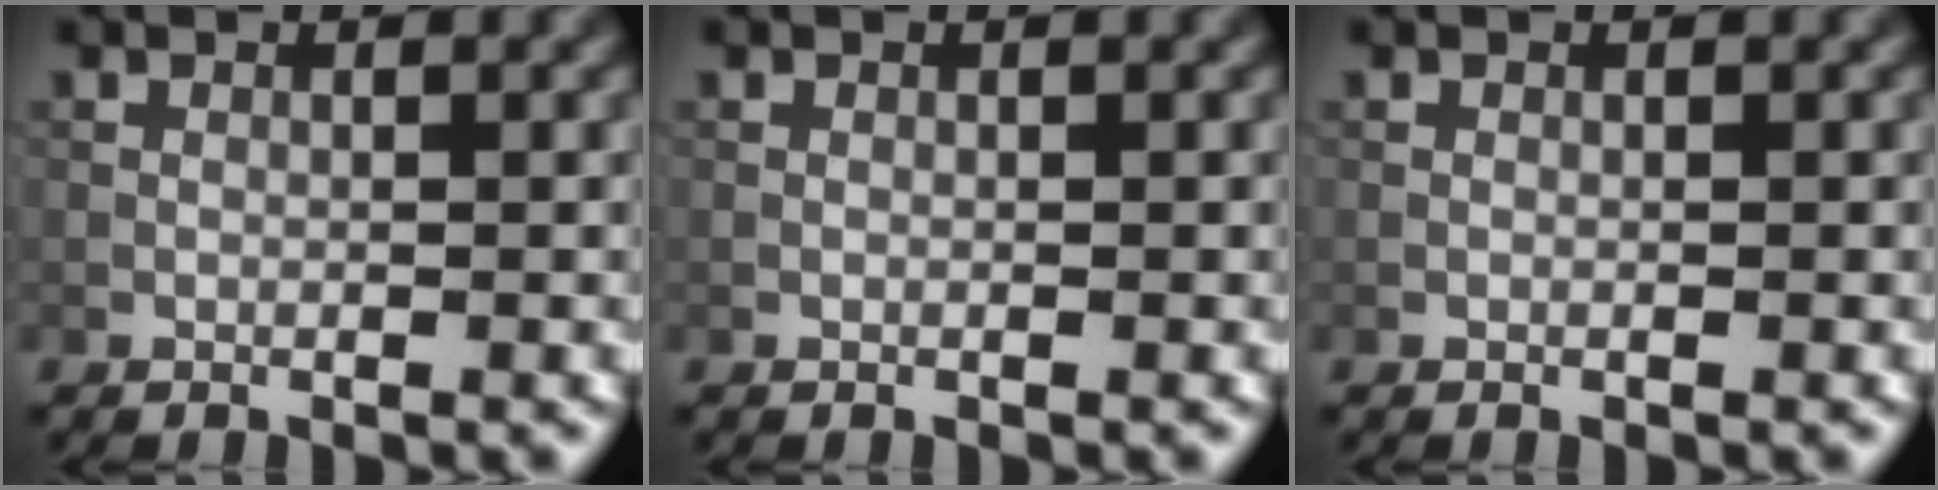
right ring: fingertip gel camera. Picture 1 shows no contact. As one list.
[{"total": 0.0}, {"total": 0.0}]